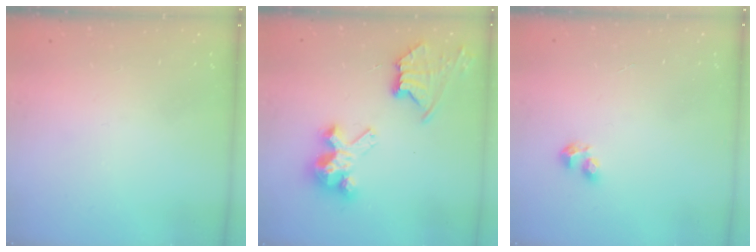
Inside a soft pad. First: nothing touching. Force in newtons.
{"total": 9.8, "press": 9.8, "slide": 0.7}
{"total": 3.1, "press": 3.1, "slide": 0.5}